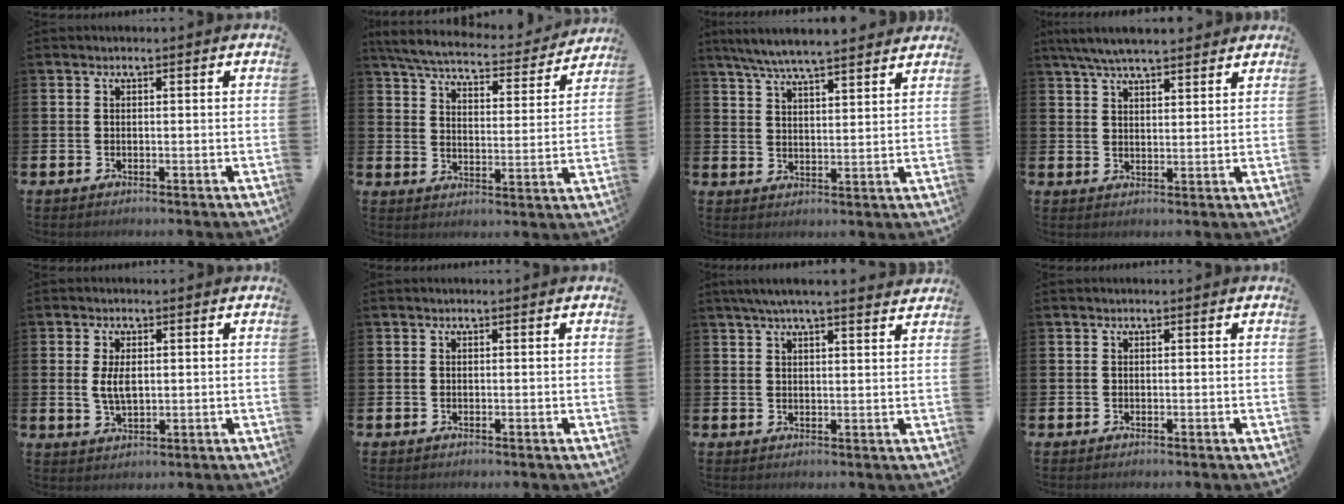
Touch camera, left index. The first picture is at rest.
{"total": 6.2, "force": [5.7, 0.9, 2.1], "torque": [-0.071, -0.040, 0.095]}
{"total": 6.3, "force": [6.0, 0.3, 1.9], "torque": [-0.063, -0.027, 0.109]}
{"total": 6.1, "force": [5.7, 1.0, 2.0], "torque": [-0.061, -0.012, 0.107]}
{"total": 3.8, "force": [0.9, 1.9, 3.2], "torque": [-0.058, 0.004, 0.012]}
{"total": 0.0}
{"total": 4.5, "force": [4.1, 0.1, 1.9], "torque": [-0.048, -0.008, 0.074]}
{"total": 0.0}